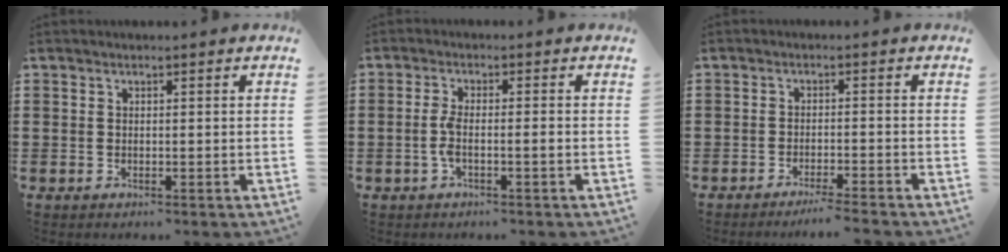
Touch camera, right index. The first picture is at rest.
{"total": 3.5, "force": [-1.0, 0.5, 3.3], "torque": [-0.083, -0.008, -0.027]}
{"total": 2.6, "force": [-2.4, -0.4, 0.9], "torque": [-0.016, -0.001, -0.048]}